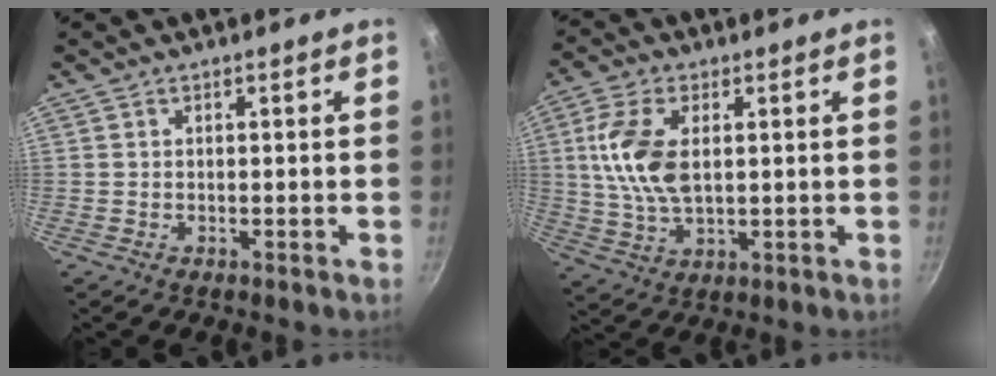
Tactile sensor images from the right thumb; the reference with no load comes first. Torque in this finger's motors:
{"motor_torque": [1.05, 1.09, 1.41, 0.20, 0.14]}